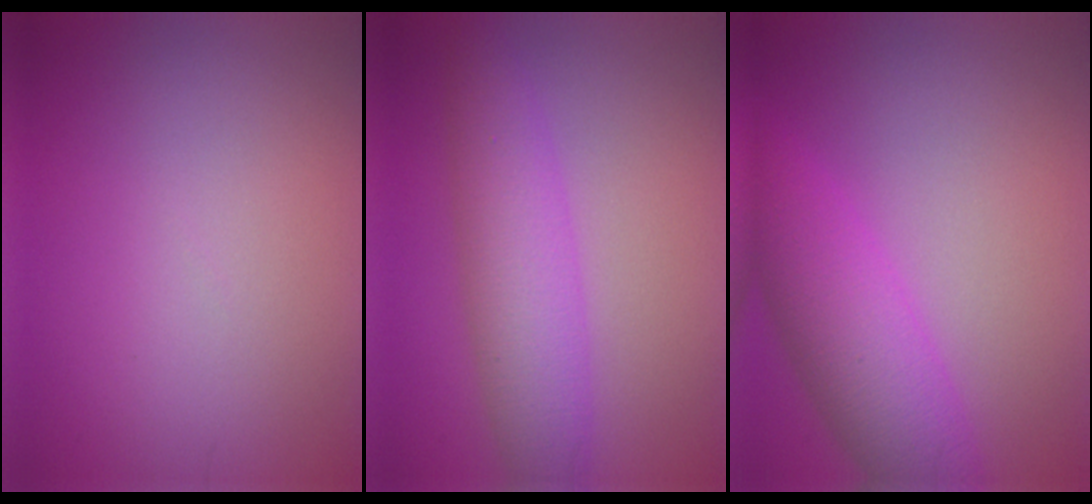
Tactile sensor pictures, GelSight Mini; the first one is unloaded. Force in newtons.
{"total": 5.4, "press": 5.4, "slide": 0.1}
{"total": 6.3, "press": 6.3, "slide": 0.0}